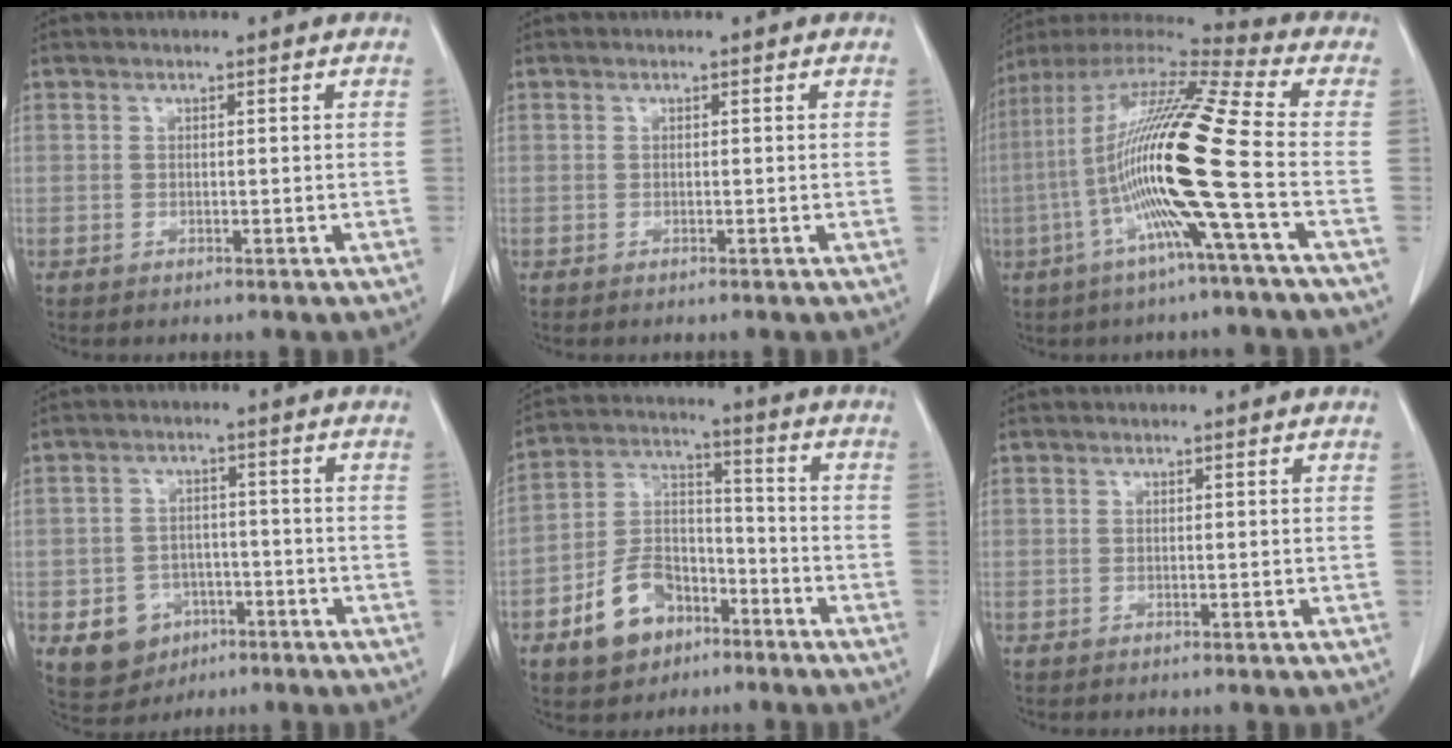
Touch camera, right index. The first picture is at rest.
{"total": 0.0}
{"total": 19.2, "force": [-4.2, -1.2, 18.8], "torque": [-0.359, -0.004, -0.096]}
{"total": 7.1, "force": [-3.0, 6.0, 2.3], "torque": [-0.042, 0.006, -0.035]}
{"total": 10.9, "force": [-6.0, 7.1, 5.7], "torque": [-0.118, 0.022, -0.100]}
{"total": 0.0}